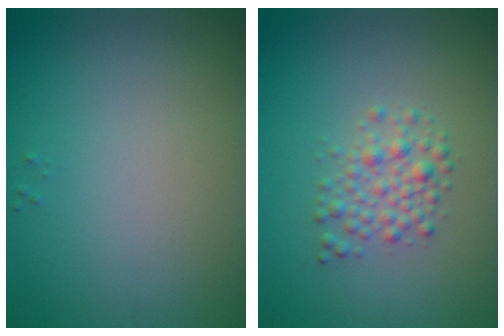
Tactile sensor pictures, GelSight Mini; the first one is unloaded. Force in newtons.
{"total": 2.5, "press": 2.5, "slide": 0.0}